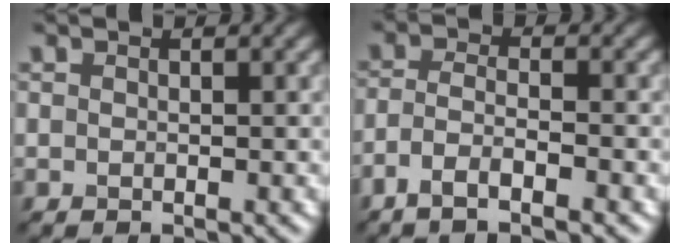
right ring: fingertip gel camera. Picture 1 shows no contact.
{"total": 3.5, "force": [-2.3, 0.8, 2.6], "torque": [-0.053, 0.000, -0.052]}